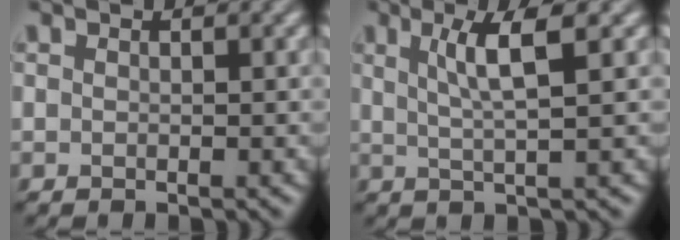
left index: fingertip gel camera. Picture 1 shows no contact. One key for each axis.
{"total": 4.2, "fx": 1.5, "fy": 0.7, "fz": 3.9, "tx": -0.063, "ty": 0.000, "tz": 0.028}